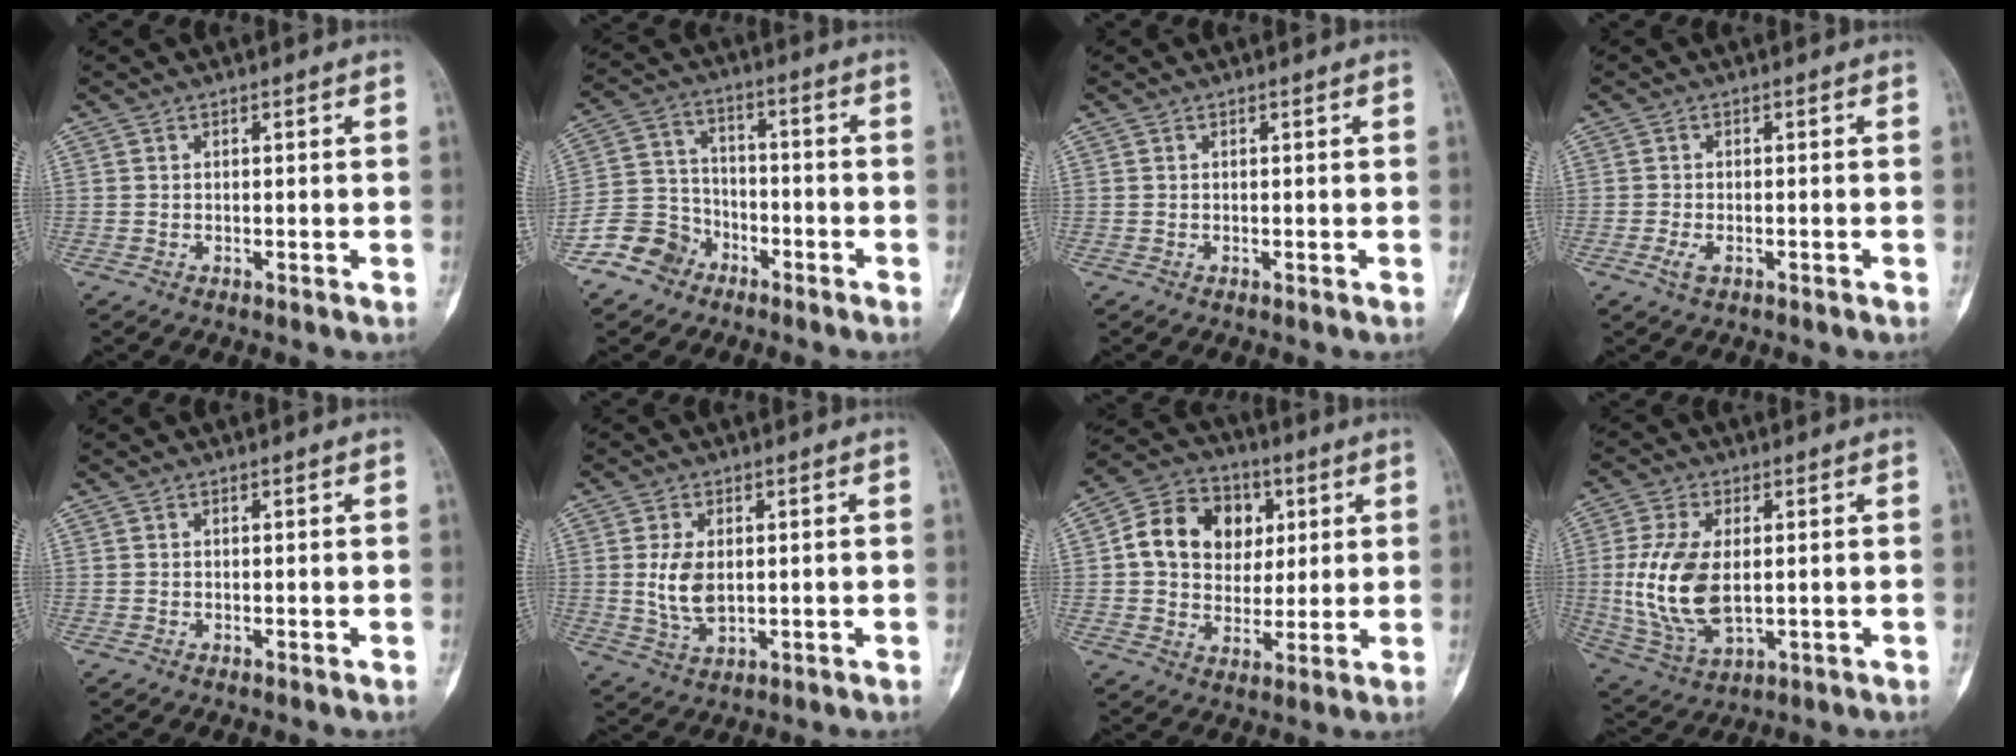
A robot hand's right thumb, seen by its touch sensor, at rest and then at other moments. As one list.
[{"total": 9.4, "force": [-5.9, 7.1, 2.0], "torque": [-0.019, 0.051, -0.119]}, {"total": 0.0}, {"total": 2.2, "force": [-1.0, 1.1, 1.6], "torque": [-0.039, 0.002, -0.020]}, {"total": 0.0}, {"total": 6.7, "force": [0.6, 4.0, 5.4], "torque": [-0.099, -0.009, 0.019]}, {"total": 14.5, "force": [3.1, 11.7, 8.0], "torque": [-0.101, 0.007, 0.048]}, {"total": 14.3, "force": [0.2, 7.9, 11.9], "torque": [-0.245, -0.012, 0.017]}]